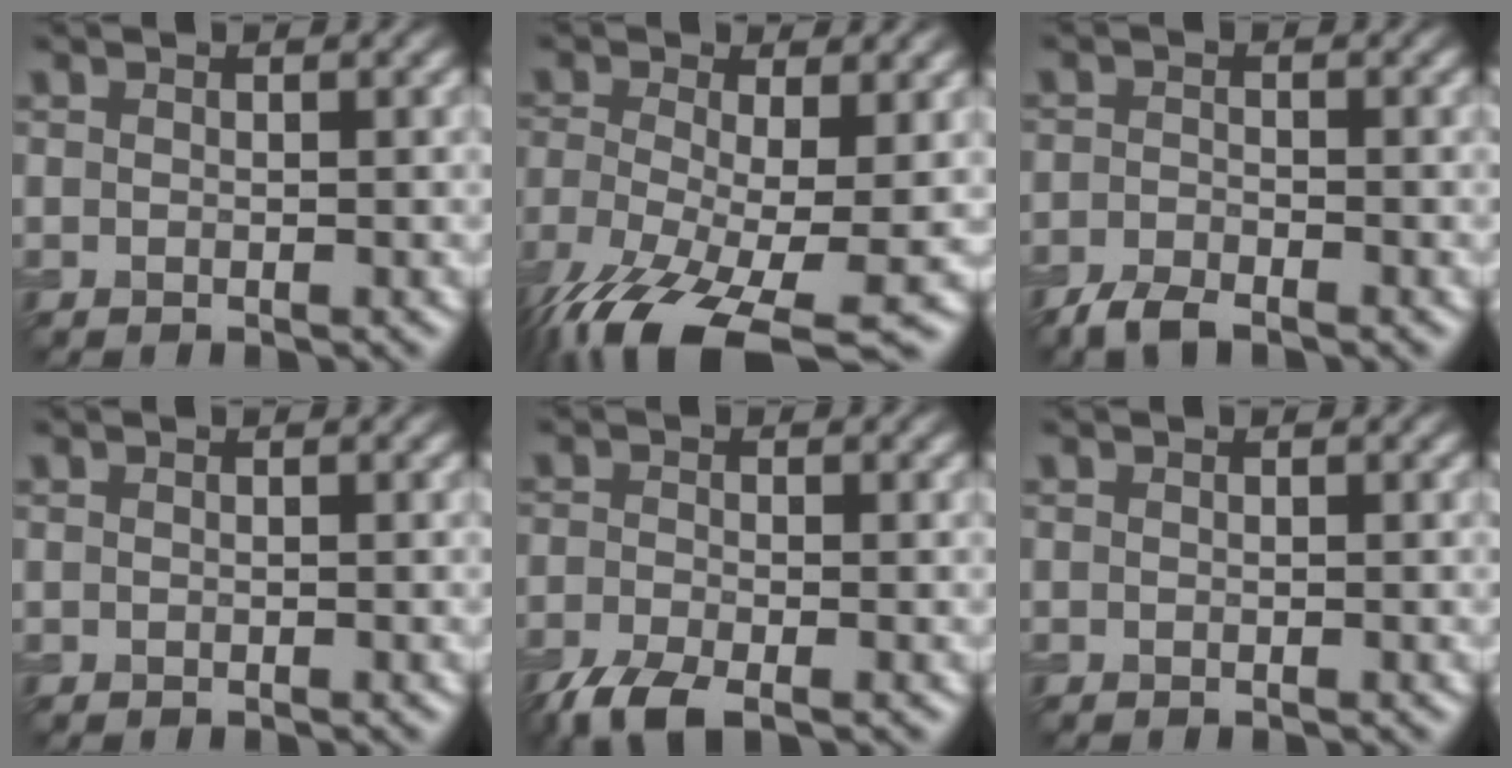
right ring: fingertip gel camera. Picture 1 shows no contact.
{"total": 10.8, "force": [-6.1, 3.1, 8.3], "torque": [-0.167, -0.028, -0.113]}
{"total": 2.4, "force": [-2.0, 0.7, 1.1], "torque": [-0.026, -0.003, -0.046]}
{"total": 0.0}
{"total": 3.7, "force": [-2.7, 1.1, 2.3], "torque": [-0.052, -0.011, -0.062]}
{"total": 0.0}